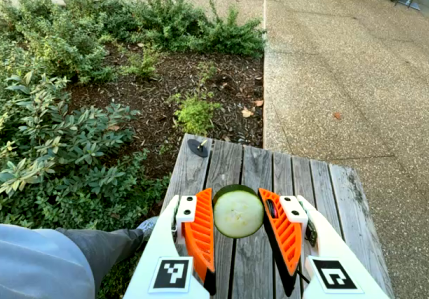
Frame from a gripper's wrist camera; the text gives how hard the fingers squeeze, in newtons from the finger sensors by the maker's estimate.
{"total": 9.0, "left": 8.8, "right": 9.1}